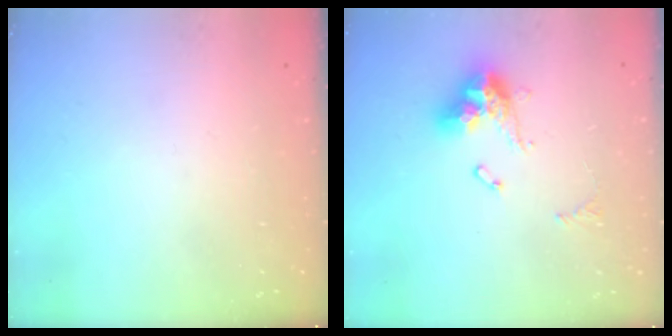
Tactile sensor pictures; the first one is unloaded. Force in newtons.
{"total": 11.9, "press": 11.8, "slide": 1.2}